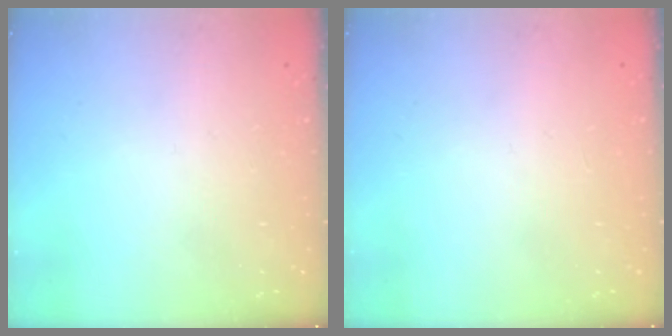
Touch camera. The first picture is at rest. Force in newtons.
{"total": 0.0}